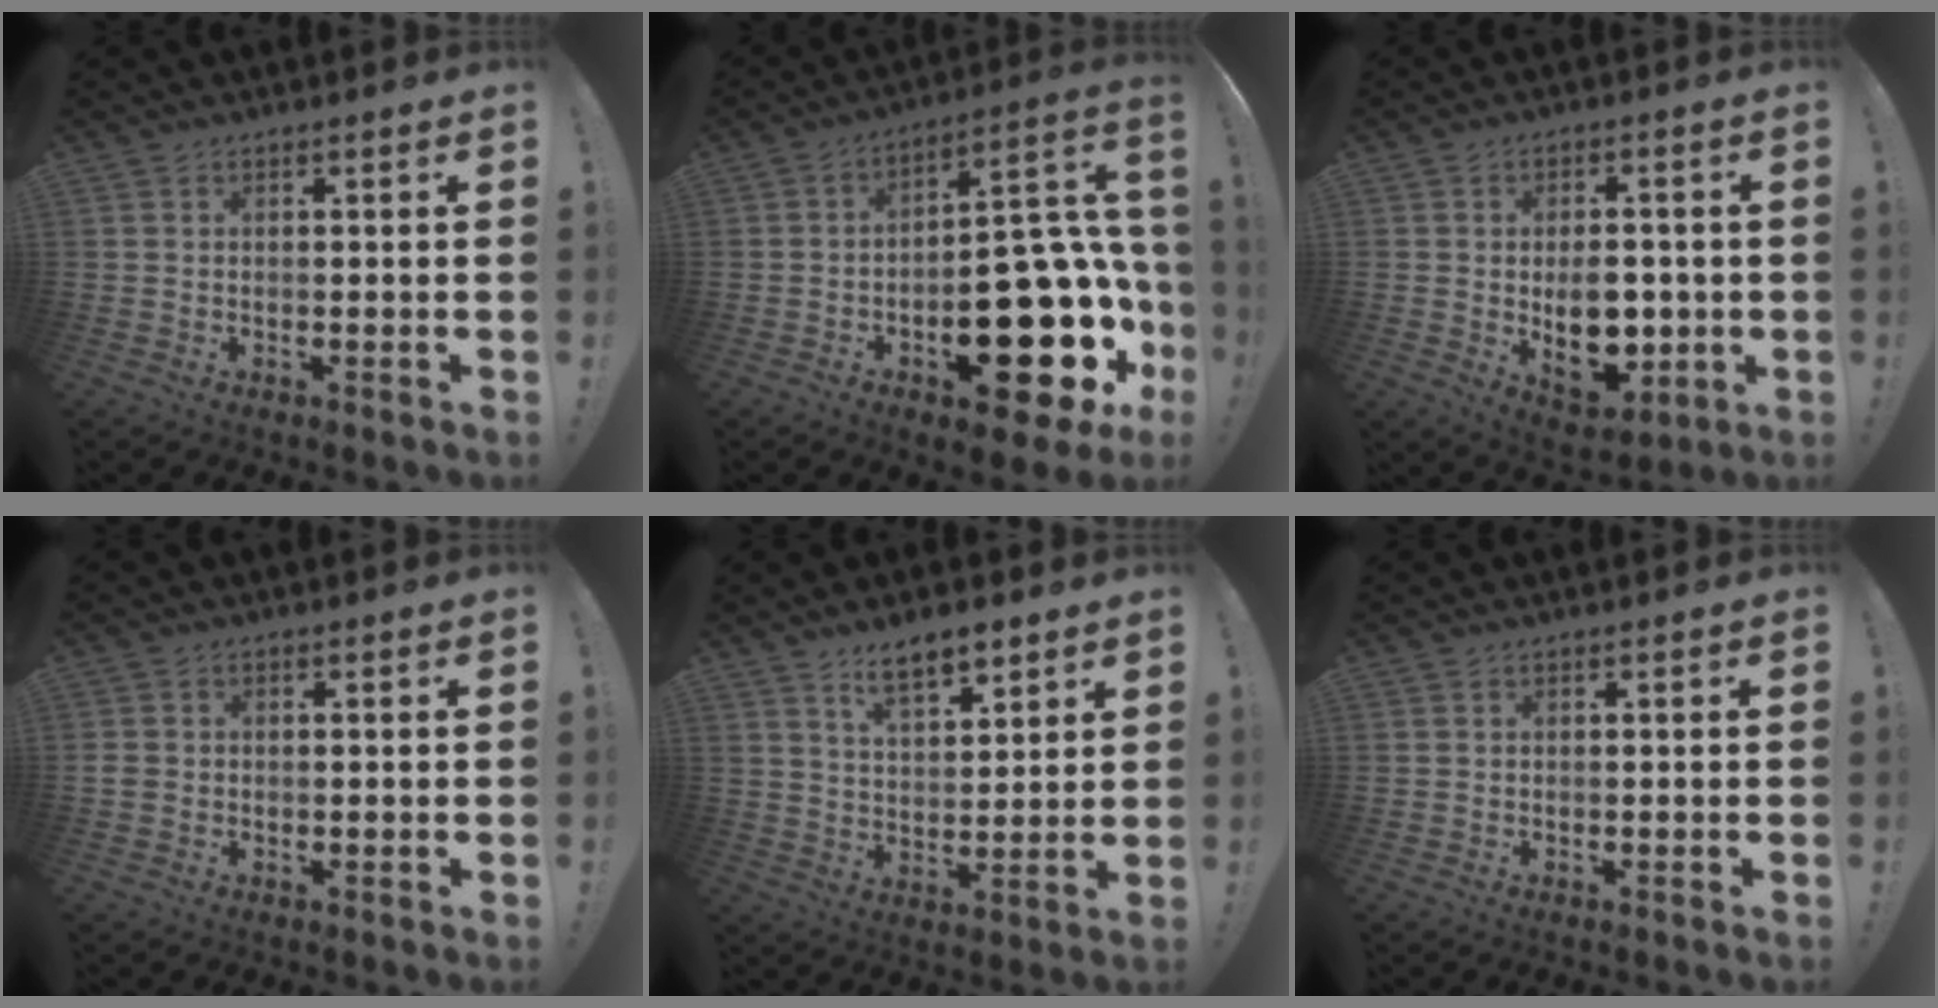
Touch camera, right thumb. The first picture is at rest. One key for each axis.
{"total": 27.0, "fx": -8.6, "fy": 13.4, "fz": 21.8, "tx": -0.269, "ty": 0.059, "tz": -0.114}
{"total": 11.9, "fx": -1.6, "fy": 8.3, "fz": 8.4, "tx": -0.108, "ty": 0.002, "tz": -0.018}
{"total": 1.9, "fx": -0.4, "fy": 1.7, "fz": 0.7, "tx": -0.014, "ty": 0.006, "tz": -0.006}
{"total": 9.0, "fx": 6.5, "fy": 3.6, "fz": 4.9, "tx": -0.075, "ty": -0.032, "tz": 0.118}
{"total": 0.0}